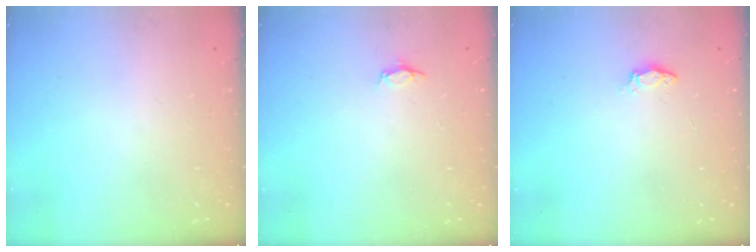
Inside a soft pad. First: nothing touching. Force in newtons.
{"total": 2.8, "press": 2.8, "slide": 0.3}
{"total": 3.2, "press": 3.2, "slide": 0.5}